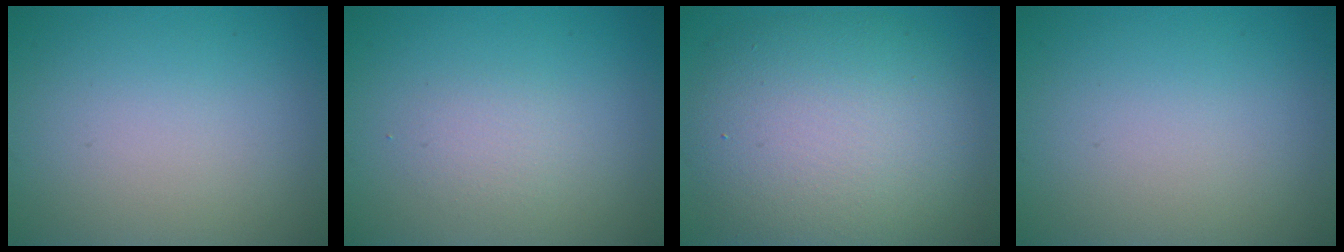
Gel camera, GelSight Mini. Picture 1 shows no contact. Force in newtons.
{"total": 1.3, "press": 1.3, "slide": 0.1}
{"total": 10.2, "press": 10.2, "slide": 0.5}
{"total": 0.0}